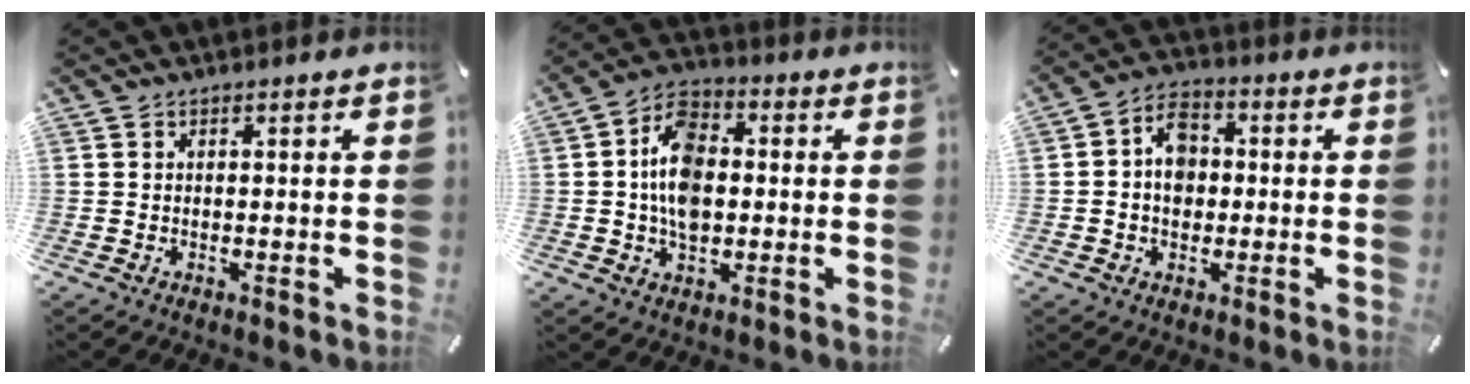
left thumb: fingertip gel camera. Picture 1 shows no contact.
{"total": 10.8, "force": [-0.3, 7.5, 7.7], "torque": [-0.151, 0.010, -0.007]}
{"total": 7.1, "force": [-0.2, 5.6, 4.3], "torque": [-0.076, 0.009, -0.006]}